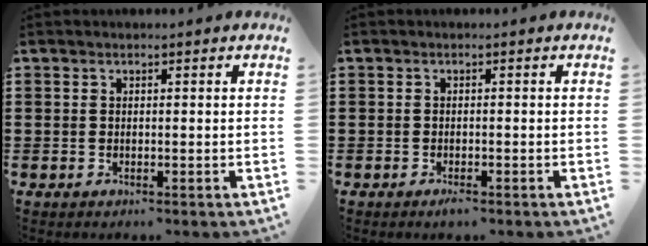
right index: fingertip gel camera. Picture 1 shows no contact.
{"total": 0.8, "force": [-0.6, 0.2, 0.4], "torque": [-0.011, -0.004, -0.011]}